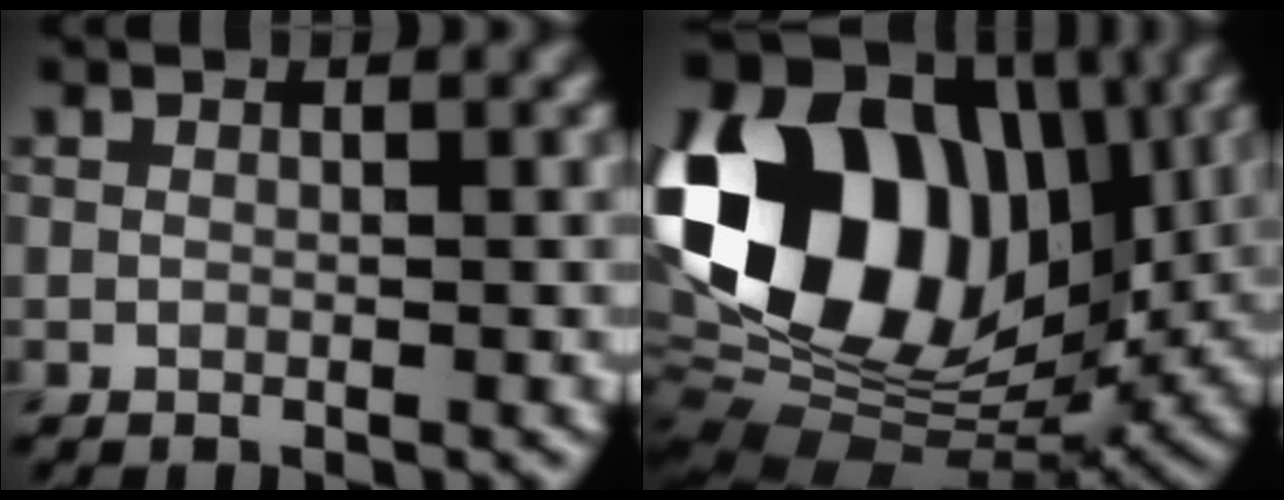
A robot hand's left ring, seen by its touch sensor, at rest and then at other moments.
{"total": 19.0, "force": [2.8, 13.9, 12.6], "torque": [-0.237, 0.018, 0.039]}